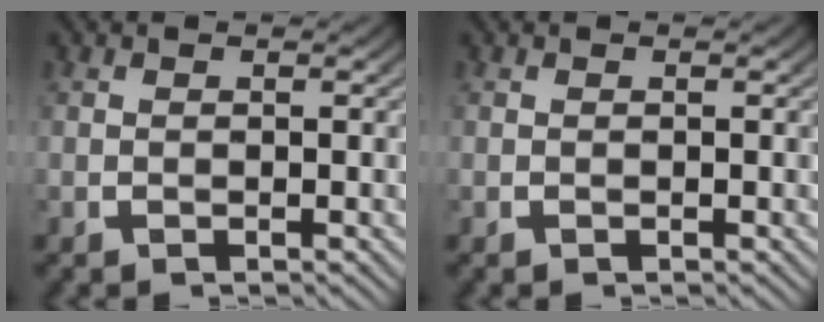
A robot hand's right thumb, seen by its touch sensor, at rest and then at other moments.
{"total": 0.0}